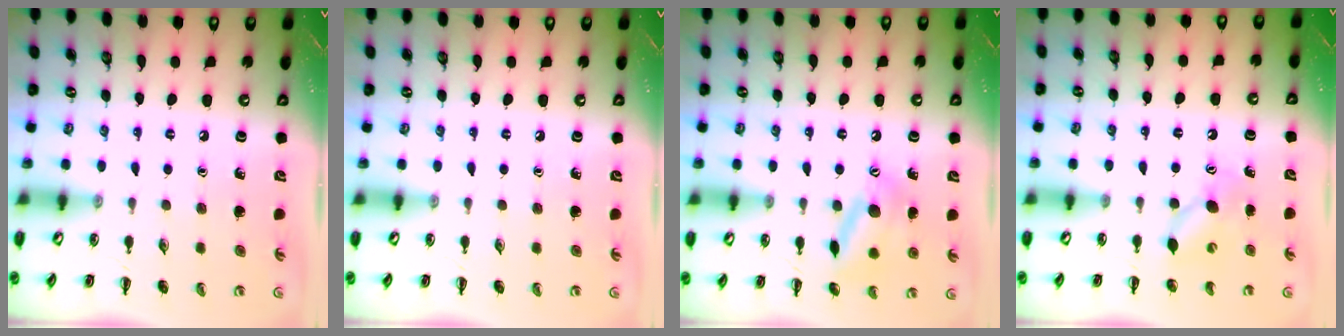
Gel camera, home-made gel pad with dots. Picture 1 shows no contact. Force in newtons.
{"total": 0.0}
{"total": 13.7, "press": 13.7, "slide": 1.0}
{"total": 6.0, "press": 5.9, "slide": 1.3}